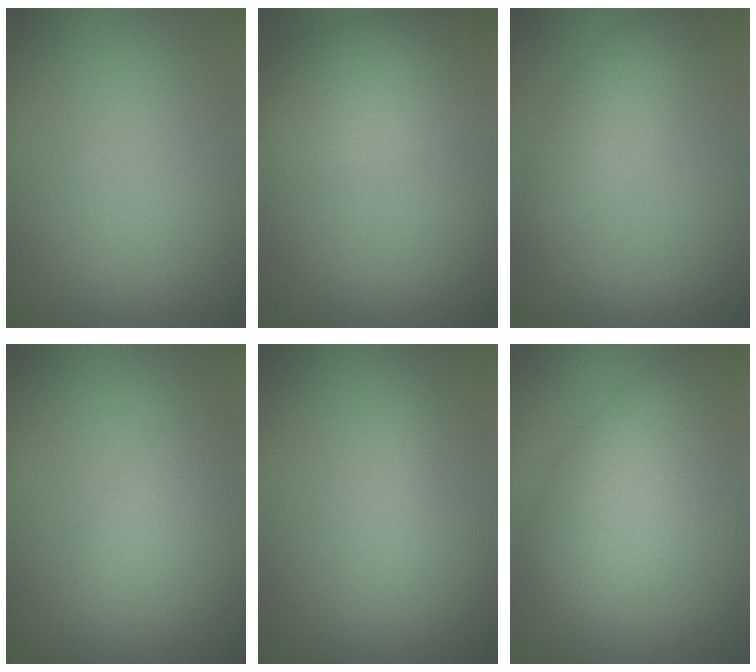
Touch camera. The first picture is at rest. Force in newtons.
{"total": 4.3, "press": 4.3, "slide": 0.3}
{"total": 2.5, "press": 2.5, "slide": 0.1}
{"total": 1.8, "press": 1.8, "slide": 0.1}
{"total": 1.0, "press": 1.0, "slide": 0.0}
{"total": 6.9, "press": 6.9, "slide": 0.2}